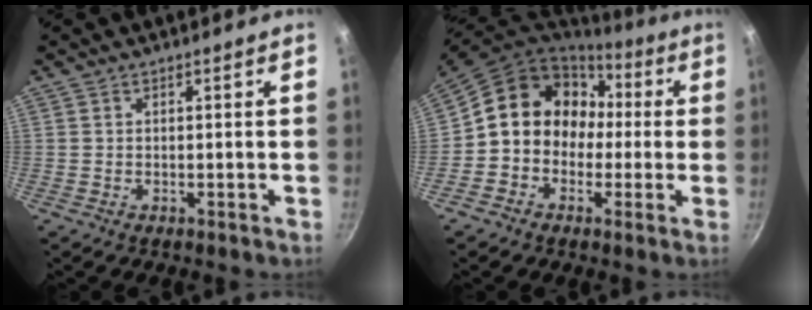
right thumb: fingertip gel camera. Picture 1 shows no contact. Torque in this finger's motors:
{"motor_torque": [-0.50, 1.55, 0.12, 0.21, 0.15]}